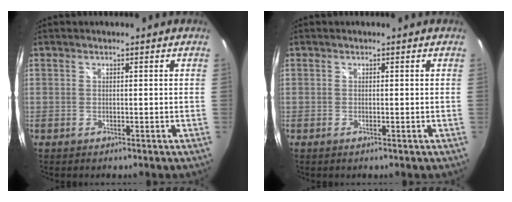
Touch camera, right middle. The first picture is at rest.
{"total": 0.0}